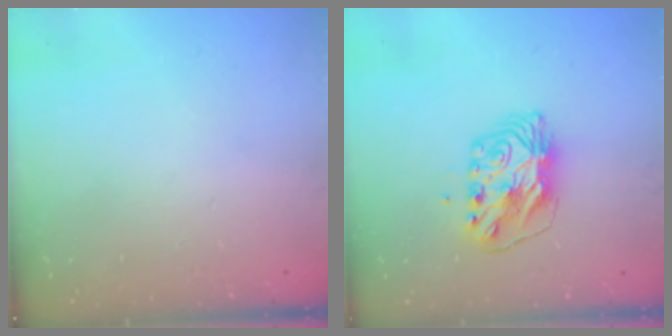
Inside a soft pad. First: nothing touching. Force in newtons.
{"total": 8.4, "press": 8.4, "slide": 0.8}